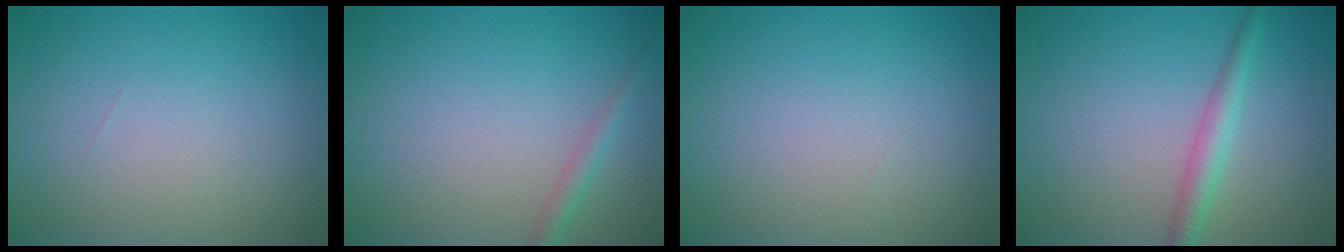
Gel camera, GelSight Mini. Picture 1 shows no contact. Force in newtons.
{"total": 1.5, "press": 1.5, "slide": 0.1}
{"total": 0.0}
{"total": 2.4, "press": 2.4, "slide": 0.1}